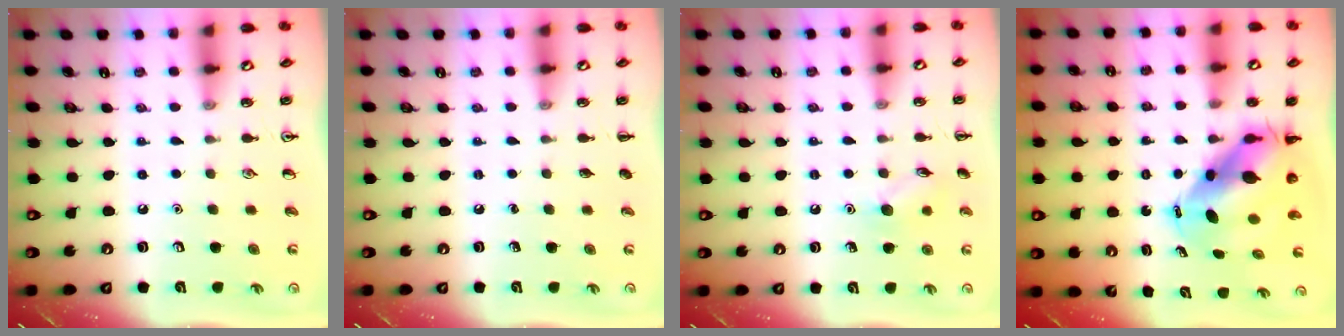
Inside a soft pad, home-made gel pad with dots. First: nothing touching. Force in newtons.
{"total": 0.0}
{"total": 7.3, "press": 7.2, "slide": 1.0}
{"total": 9.5, "press": 9.1, "slide": 2.8}